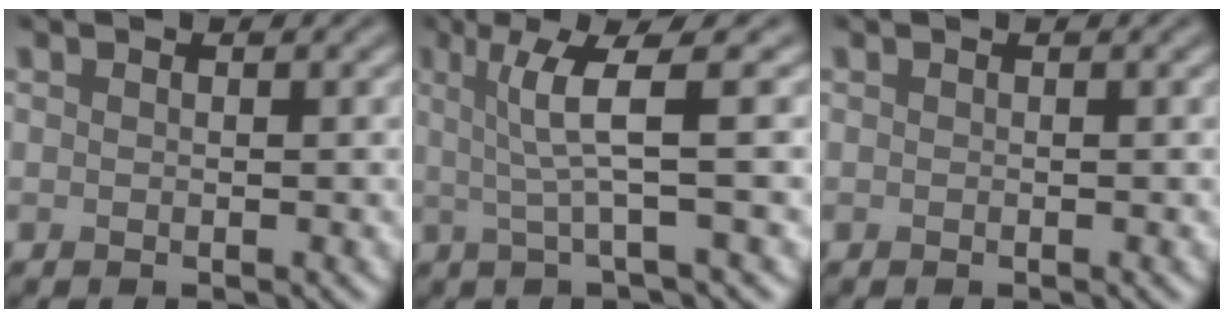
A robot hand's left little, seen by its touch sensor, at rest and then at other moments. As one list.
[{"total": 4.8, "force": [0.8, 0.5, 4.7], "torque": [-0.086, 0.006, 0.018]}, {"total": 0.0}]